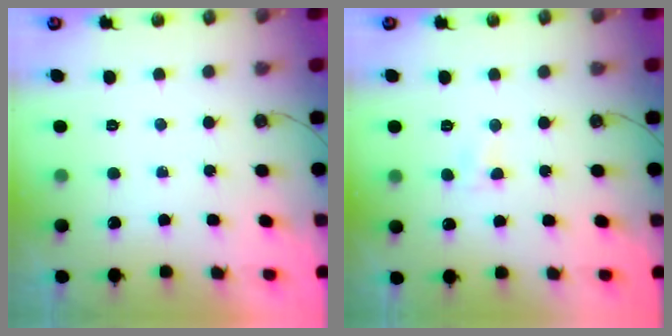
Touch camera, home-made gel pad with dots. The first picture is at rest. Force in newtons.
{"total": 2.9, "press": 2.9, "slide": 0.4}